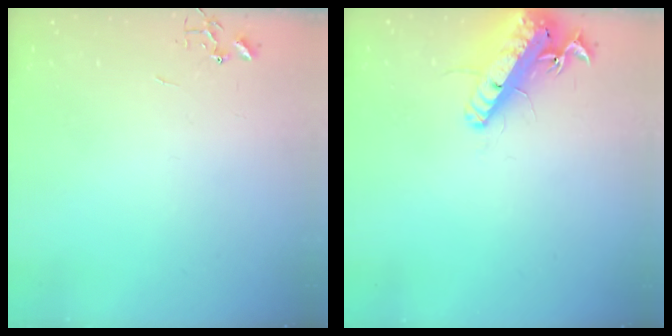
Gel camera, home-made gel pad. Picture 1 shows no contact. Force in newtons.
{"total": 17.1, "press": 16.8, "slide": 3.4}